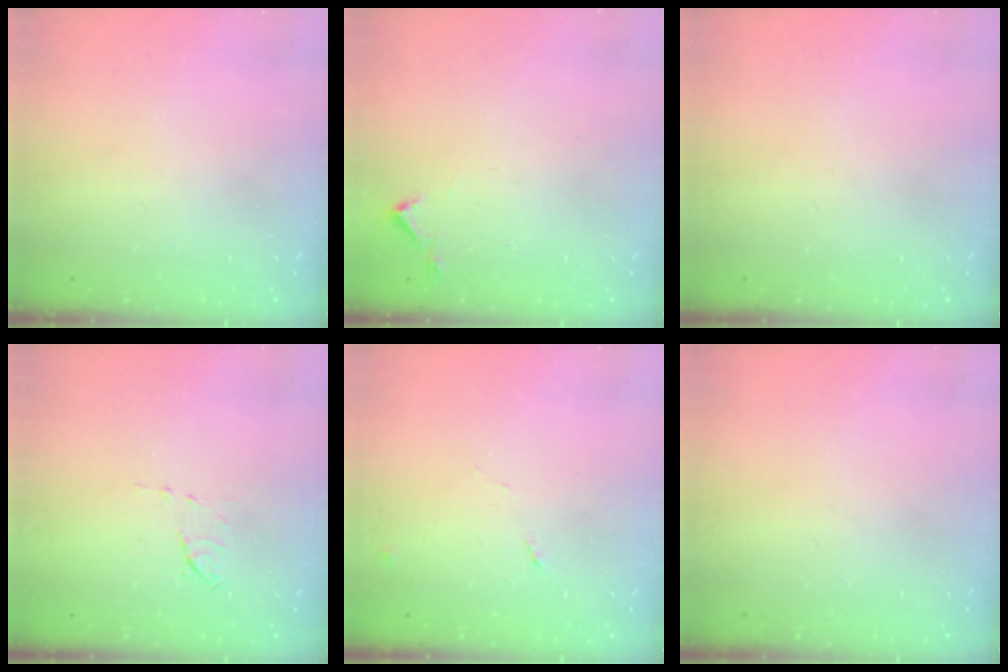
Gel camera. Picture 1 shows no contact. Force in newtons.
{"total": 2.7, "press": 2.6, "slide": 0.4}
{"total": 0.0}
{"total": 5.3, "press": 5.3, "slide": 0.6}
{"total": 4.7, "press": 4.7, "slide": 0.6}
{"total": 0.0}